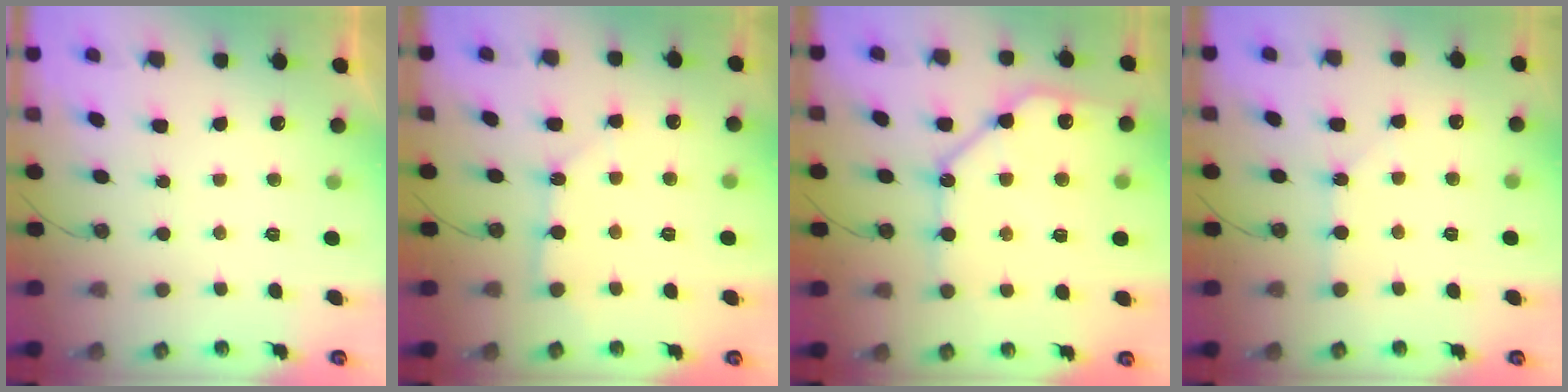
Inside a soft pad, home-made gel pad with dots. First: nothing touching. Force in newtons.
{"total": 4.1, "press": 4.1, "slide": 0.3}
{"total": 15.5, "press": 15.4, "slide": 1.9}
{"total": 1.1, "press": 1.1, "slide": 0.2}